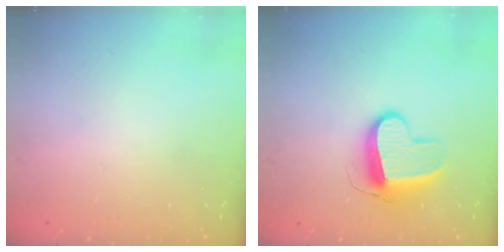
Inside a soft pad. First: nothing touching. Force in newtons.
{"total": 11.7, "press": 11.7, "slide": 0.9}